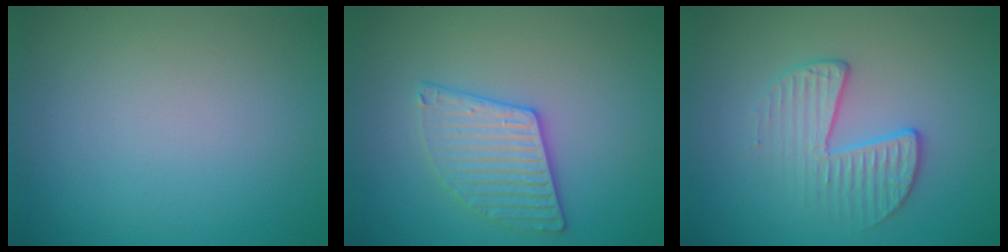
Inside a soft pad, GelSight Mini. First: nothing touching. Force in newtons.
{"total": 3.2, "press": 3.1, "slide": 0.6}
{"total": 2.8, "press": 2.0, "slide": 1.9}